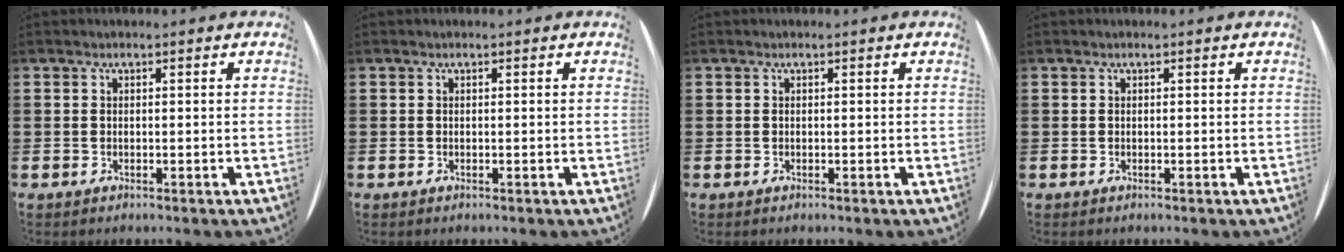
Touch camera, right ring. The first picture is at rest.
{"total": 0.0}
{"total": 0.0}
{"total": 0.0}